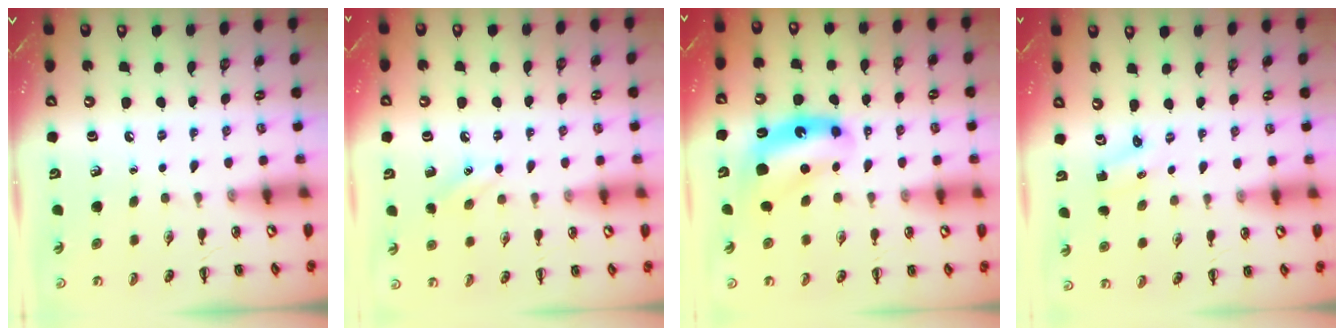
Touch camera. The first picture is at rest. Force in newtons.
{"total": 8.1, "press": 7.9, "slide": 1.8}
{"total": 8.0, "press": 7.8, "slide": 1.7}
{"total": 0.8, "press": 0.8, "slide": 0.3}